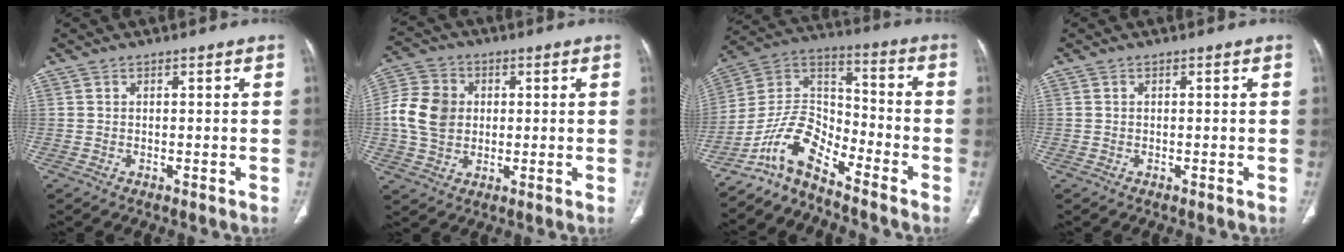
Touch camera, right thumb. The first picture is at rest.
{"total": 10.4, "force": [0.6, 8.5, 6.0], "torque": [-0.104, 0.012, 0.007]}
{"total": 10.7, "force": [-8.6, 3.9, 5.0], "torque": [-0.091, 0.093, -0.175]}
{"total": 0.0}